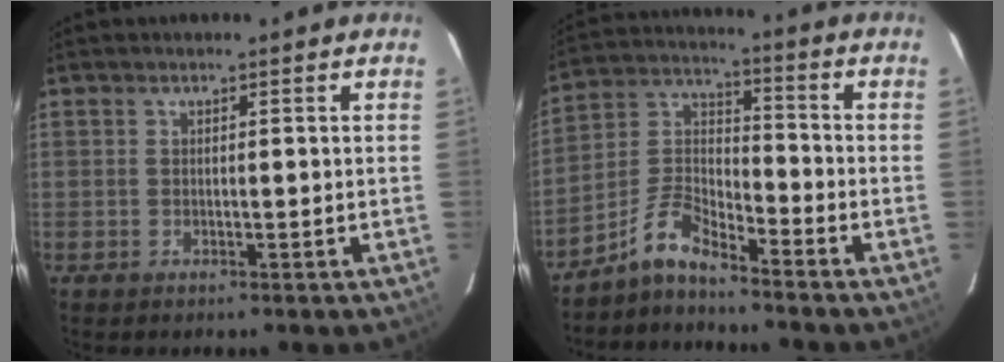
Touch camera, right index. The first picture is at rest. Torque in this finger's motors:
{"motor_torque": [0.37, -0.37, 0.12, 0.04]}